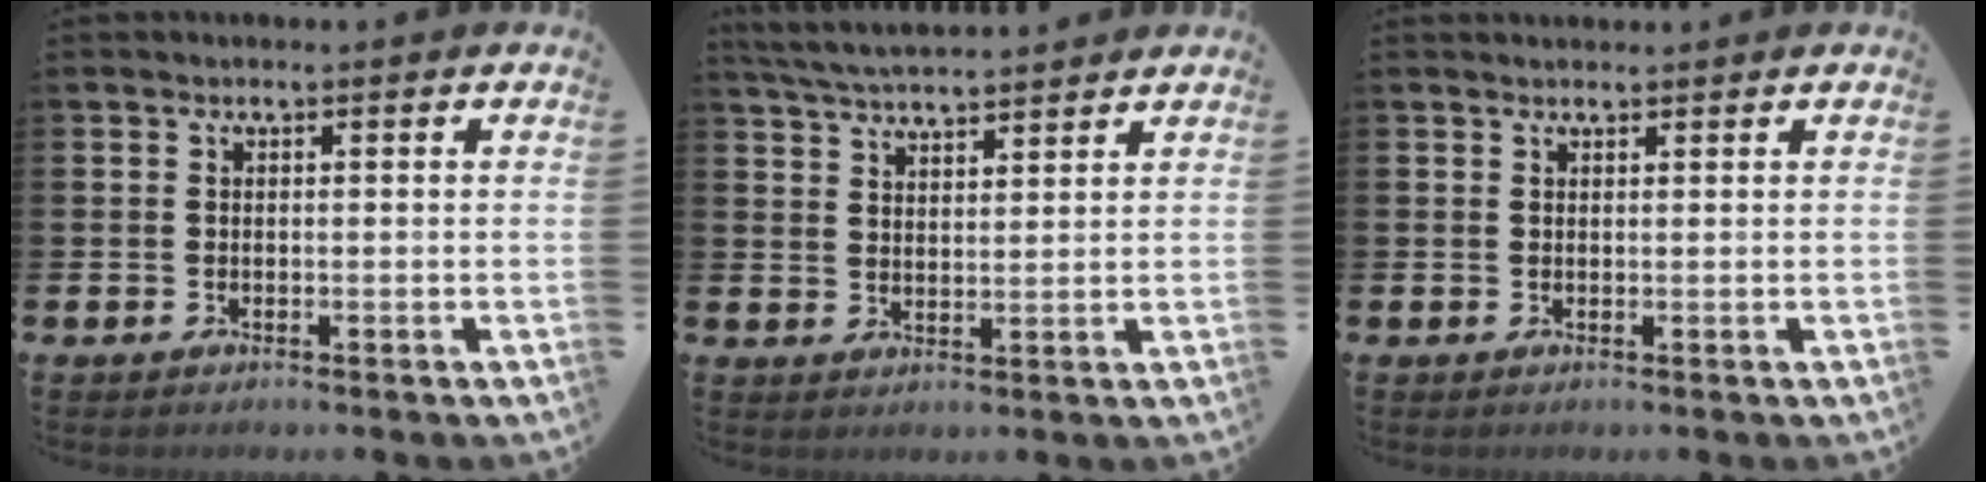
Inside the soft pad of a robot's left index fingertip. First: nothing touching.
{"total": 4.9, "force": [4.8, 0.3, 0.8], "torque": [-0.033, -0.022, 0.086]}
{"total": 0.8, "force": [0.7, 0.1, 0.1], "torque": [0.010, -0.005, 0.011]}